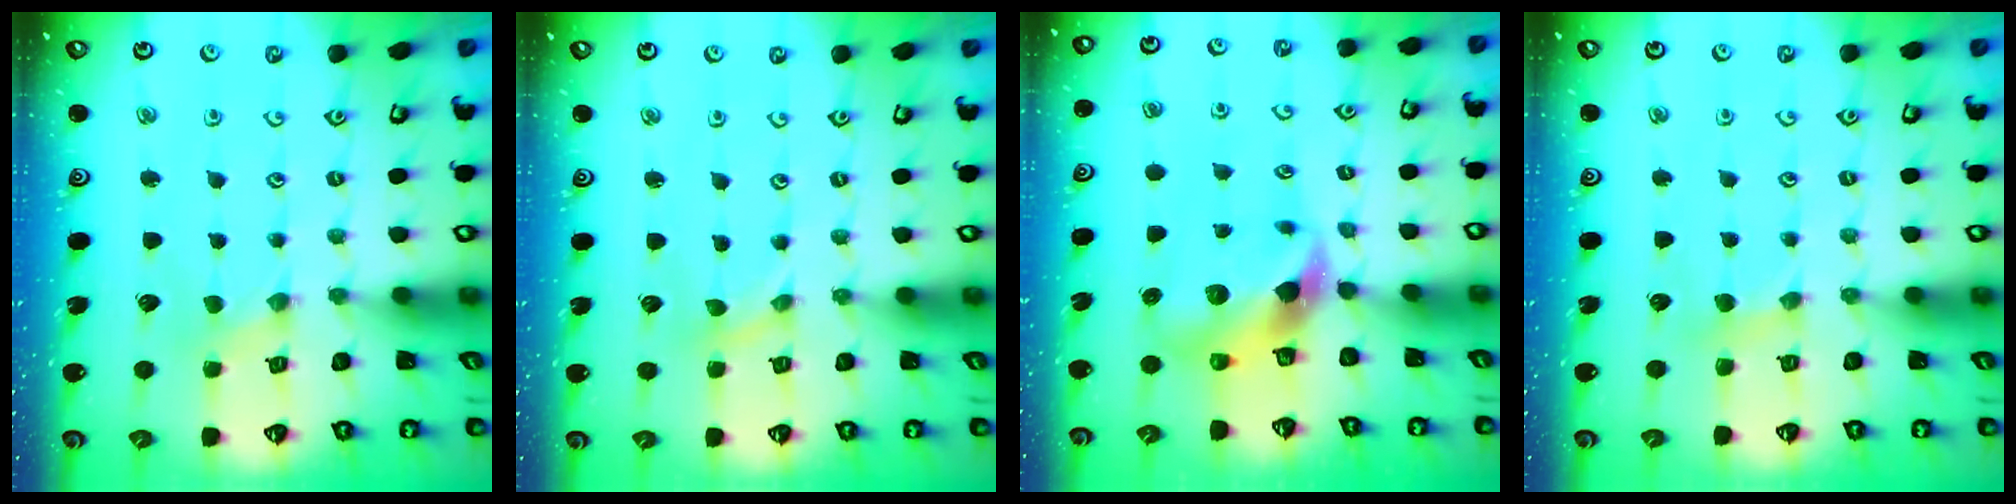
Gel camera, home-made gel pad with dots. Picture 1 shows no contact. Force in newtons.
{"total": 0.0}
{"total": 7.8, "press": 7.7, "slide": 1.2}
{"total": 4.5, "press": 4.5, "slide": 0.5}